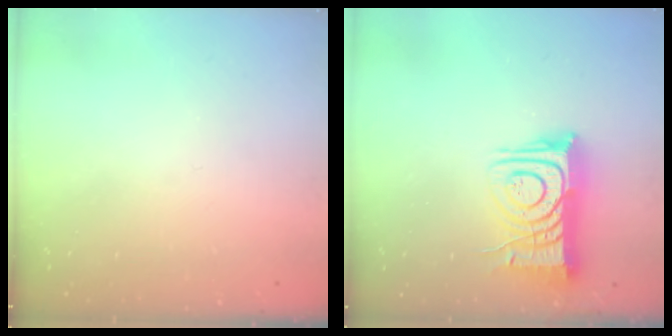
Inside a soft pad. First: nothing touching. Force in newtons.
{"total": 14.3, "press": 14.2, "slide": 1.6}